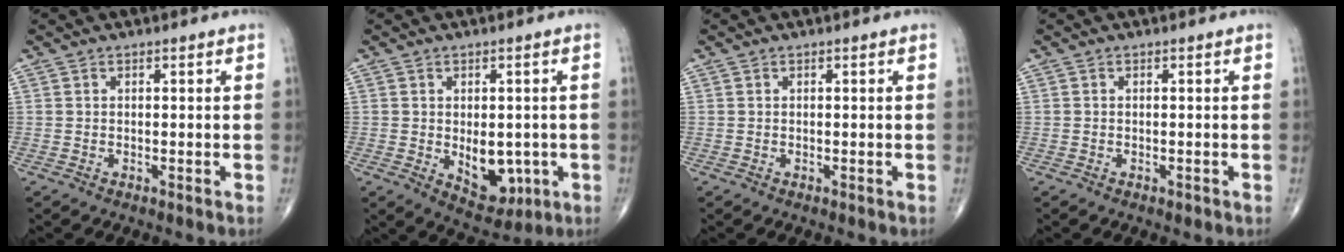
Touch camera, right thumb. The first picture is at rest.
{"total": 8.7, "force": [-1.5, 5.5, 6.5], "torque": [-0.058, -0.008, -0.005]}
{"total": 0.0}
{"total": 0.6, "force": [-0.3, 0.3, 0.3], "torque": [-0.004, -0.001, -0.005]}